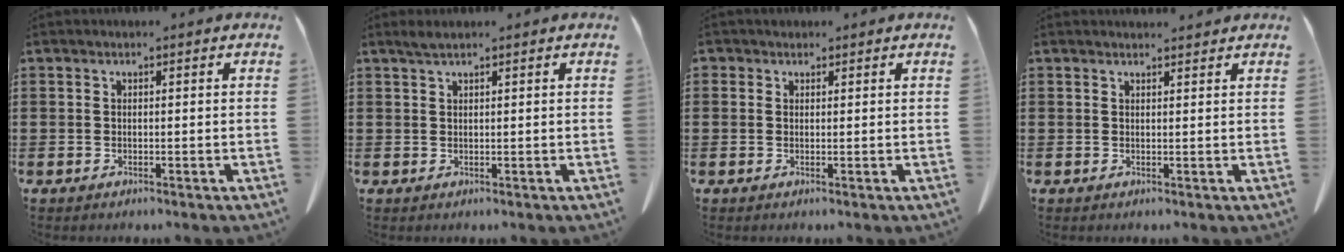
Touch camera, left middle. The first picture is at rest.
{"total": 1.3, "force": [1.0, 0.0, 0.8], "torque": [-0.018, -0.001, 0.019]}
{"total": 0.9, "force": [0.5, 0.7, 0.1], "torque": [-0.004, 0.003, 0.011]}
{"total": 1.2, "force": [1.2, 0.1, 0.2], "torque": [-0.007, 0.000, 0.023]}